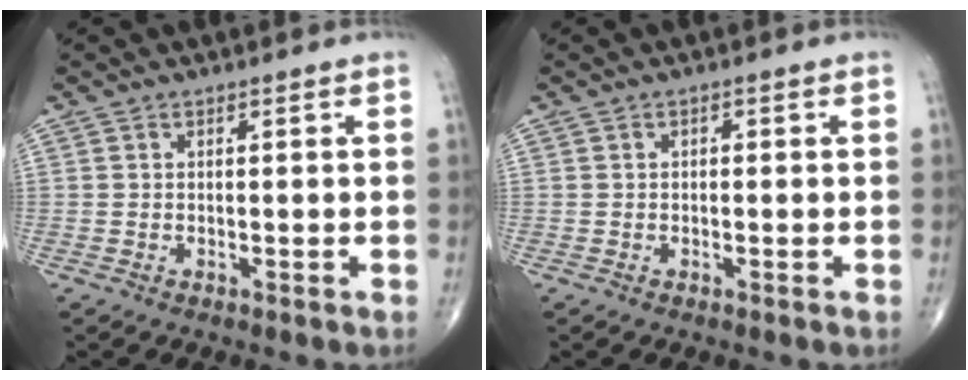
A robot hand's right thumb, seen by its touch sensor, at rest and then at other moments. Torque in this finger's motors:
{"motor_torque": [-0.53, -0.09, -0.09, 0.25, 0.01]}